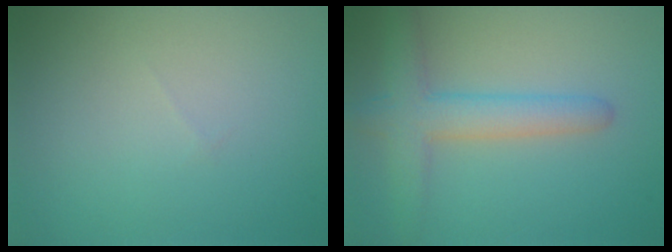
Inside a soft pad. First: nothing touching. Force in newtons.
{"total": 4.4, "press": 4.4, "slide": 0.3}